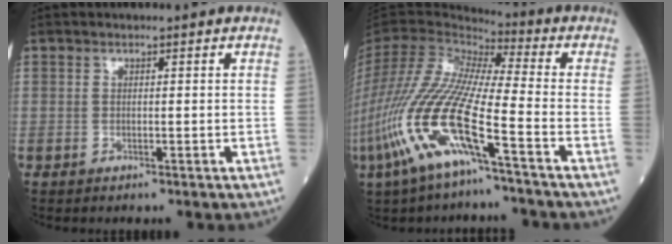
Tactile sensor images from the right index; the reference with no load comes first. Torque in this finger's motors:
{"motor_torque": [1.35, -0.79, 1.05, 0.21]}